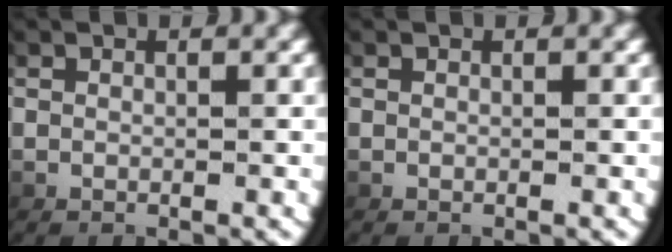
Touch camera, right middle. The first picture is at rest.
{"total": 0.0}